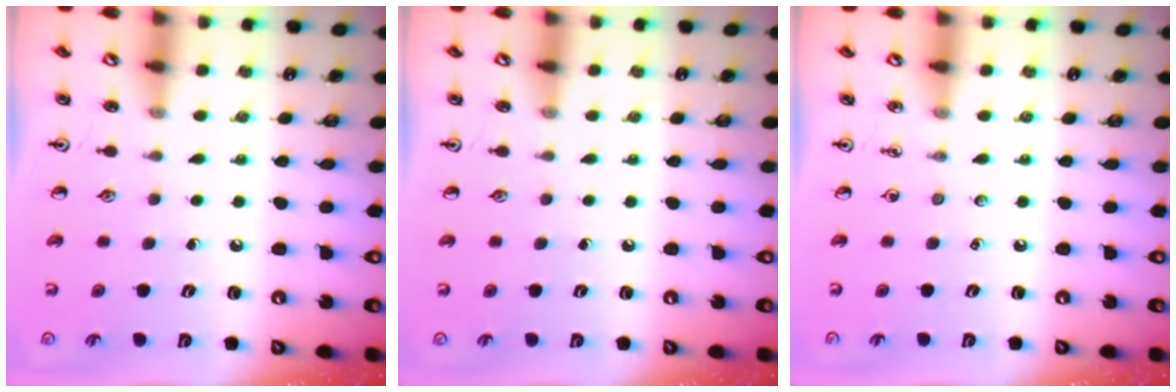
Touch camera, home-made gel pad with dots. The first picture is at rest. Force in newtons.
{"total": 0.0}
{"total": 0.0}